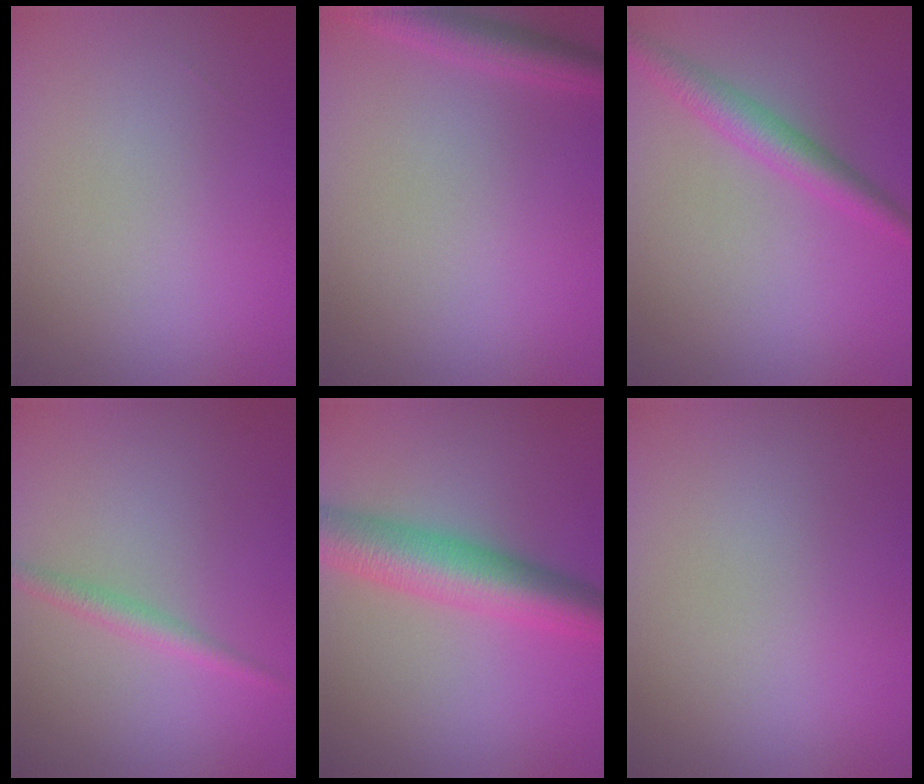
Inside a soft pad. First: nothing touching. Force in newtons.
{"total": 3.0, "press": 3.0, "slide": 0.1}
{"total": 3.3, "press": 3.3, "slide": 0.0}
{"total": 1.7, "press": 1.7, "slide": 0.0}
{"total": 6.9, "press": 6.9, "slide": 0.2}
{"total": 0.0}